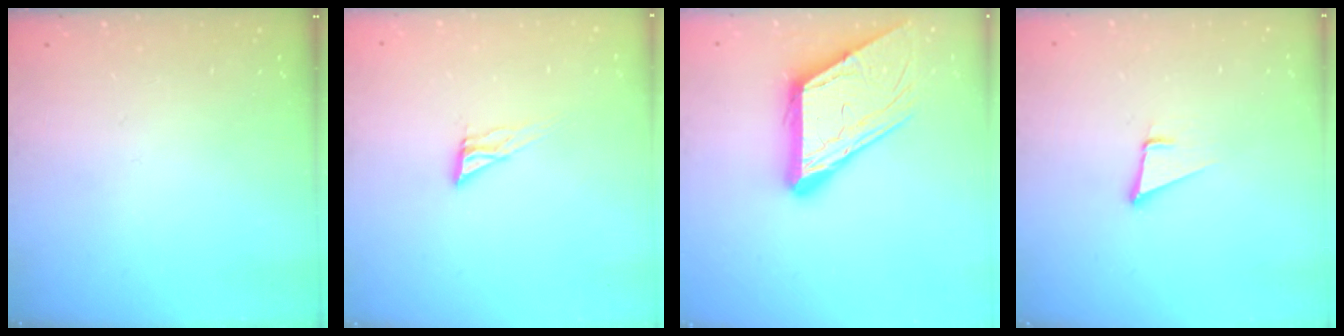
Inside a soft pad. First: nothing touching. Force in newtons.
{"total": 6.9, "press": 6.8, "slide": 0.5}
{"total": 13.5, "press": 13.4, "slide": 1.6}
{"total": 3.6, "press": 2.7, "slide": 2.4}